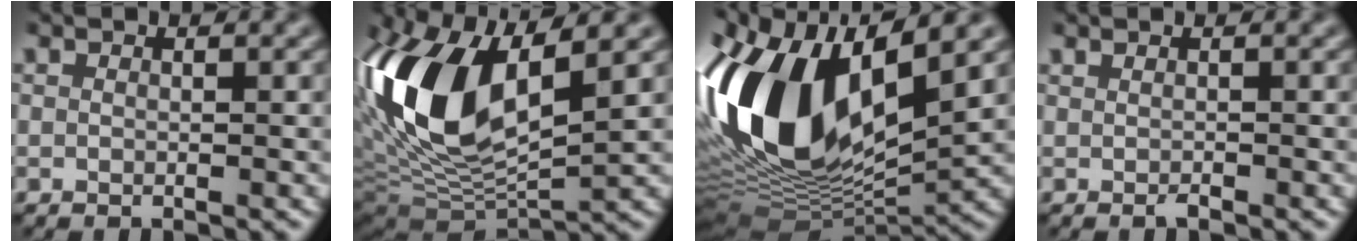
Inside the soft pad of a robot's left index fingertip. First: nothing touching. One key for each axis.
{"total": 14.3, "fx": 2.5, "fy": 6.4, "fz": 12.6, "tx": -0.263, "ty": 0.008, "tz": 0.041}
{"total": 15.9, "fx": 1.9, "fy": 8.1, "fz": 13.6, "tx": -0.292, "ty": 0.005, "tz": 0.035}
{"total": 0.5, "fx": -0.5, "fy": -0.1, "fz": 0.2, "tx": -0.004, "ty": 0.001, "tz": -0.005}